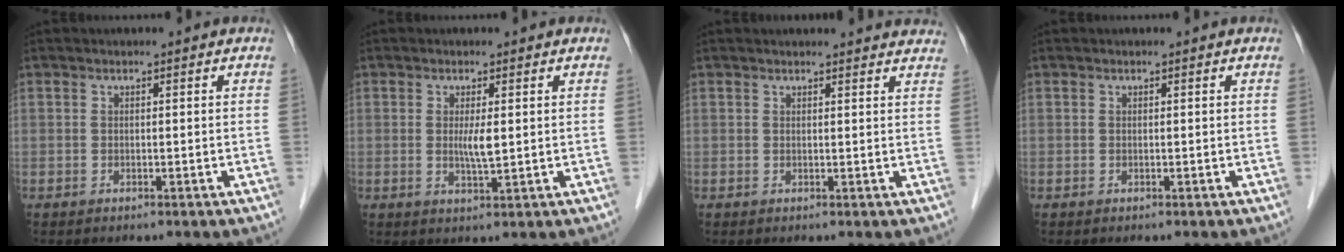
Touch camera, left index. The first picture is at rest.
{"total": 2.8, "force": [0.3, 0.3, 2.8], "torque": [-0.054, -0.005, 0.007]}
{"total": 10.2, "force": [9.8, 1.5, 2.4], "torque": [-0.007, 0.009, 0.089]}
{"total": 0.0}